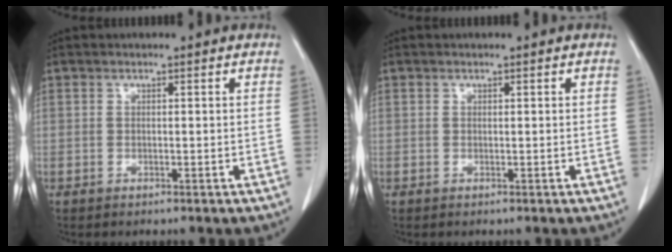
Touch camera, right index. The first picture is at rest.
{"total": 0.0}